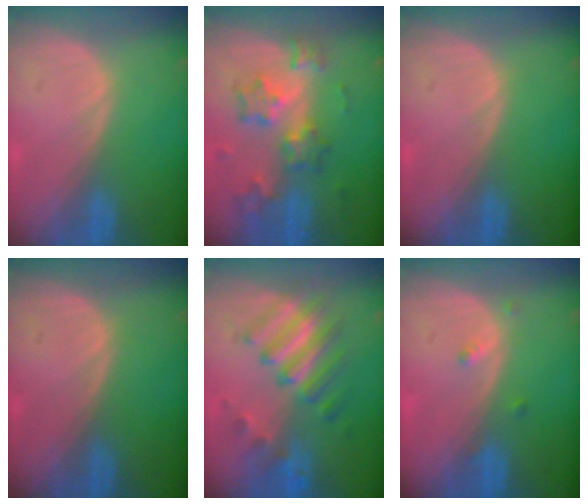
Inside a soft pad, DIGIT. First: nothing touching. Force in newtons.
{"total": 8.4, "press": 7.3, "slide": 4.1}
{"total": 0.0}
{"total": 0.0}
{"total": 7.7, "press": 7.7, "slide": 0.9}
{"total": 1.6, "press": 1.3, "slide": 0.8}